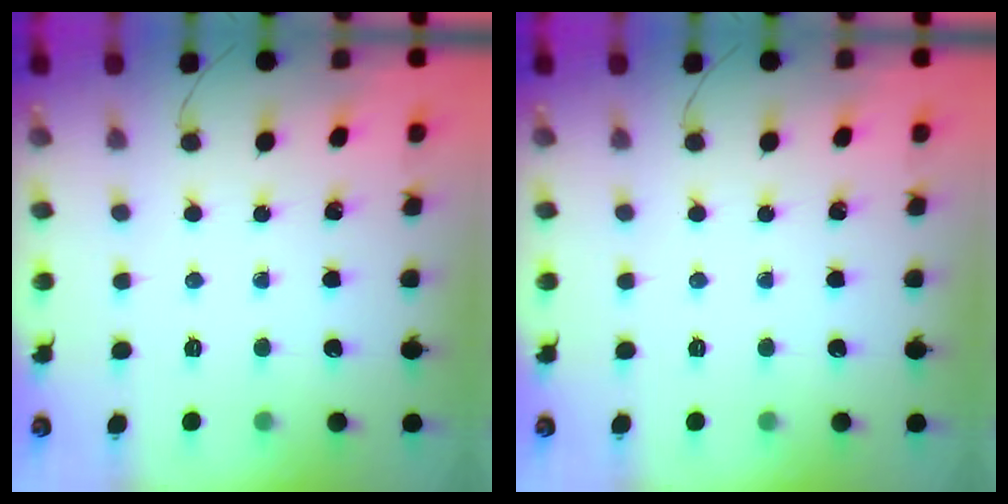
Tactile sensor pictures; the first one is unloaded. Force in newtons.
{"total": 0.0}